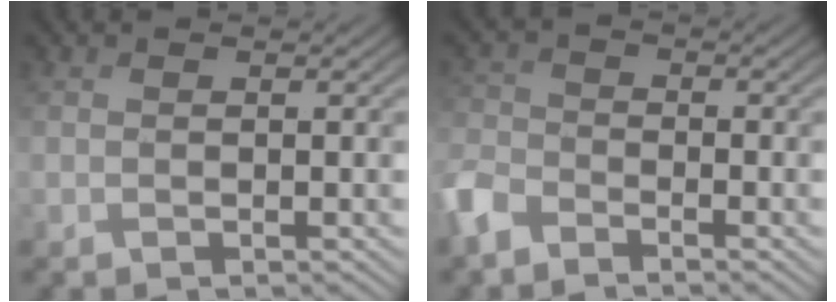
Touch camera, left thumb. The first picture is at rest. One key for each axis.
{"total": 5.0, "fx": -3.7, "fy": 2.5, "fz": 2.2, "tx": -0.057, "ty": -0.003, "tz": -0.094}